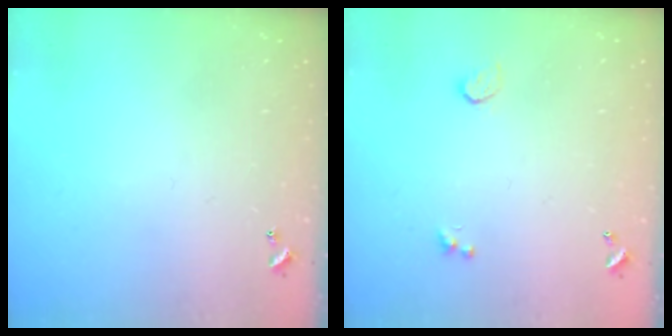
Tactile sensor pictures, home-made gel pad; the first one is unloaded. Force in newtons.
{"total": 0.8, "press": 0.6, "slide": 0.4}